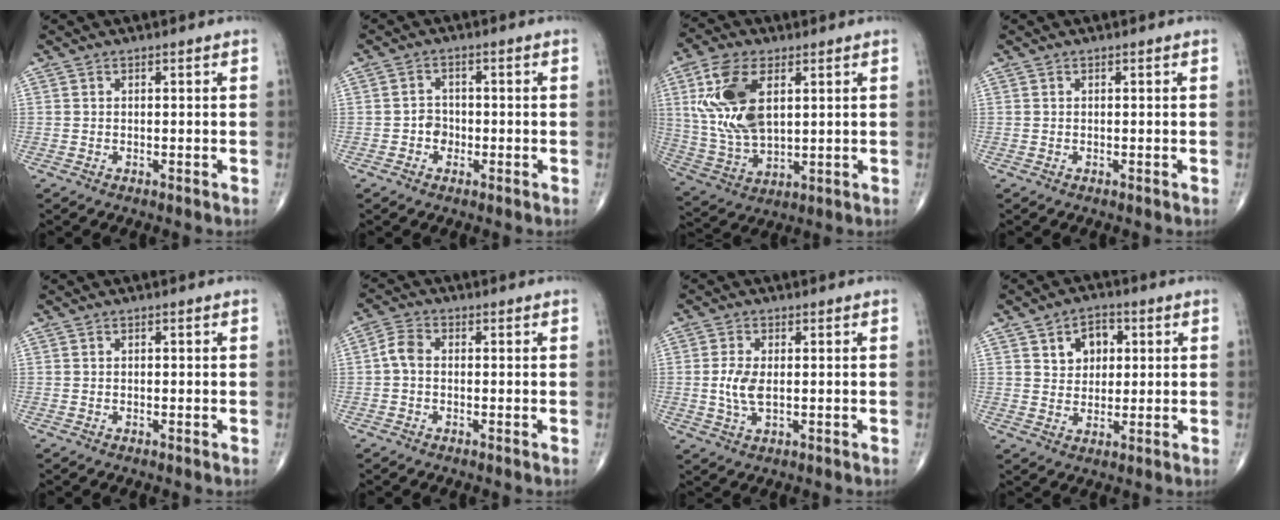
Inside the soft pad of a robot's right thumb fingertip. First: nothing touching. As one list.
[{"total": 2.6, "force": [-0.8, 2.2, 1.1], "torque": [-0.004, 0.008, -0.019]}, {"total": 15.2, "force": [4.3, 7.9, 12.2], "torque": [-0.249, -0.012, 0.091]}, {"total": 0.0}, {"total": 0.0}, {"total": 3.4, "force": [-0.3, 2.3, 2.5], "torque": [-0.048, 0.010, -0.015]}, {"total": 5.0, "force": [0.1, 2.3, 4.4], "torque": [-0.102, -0.005, 0.002]}, {"total": 6.8, "force": [2.3, 5.1, 3.9], "torque": [-0.025, -0.006, 0.033]}]